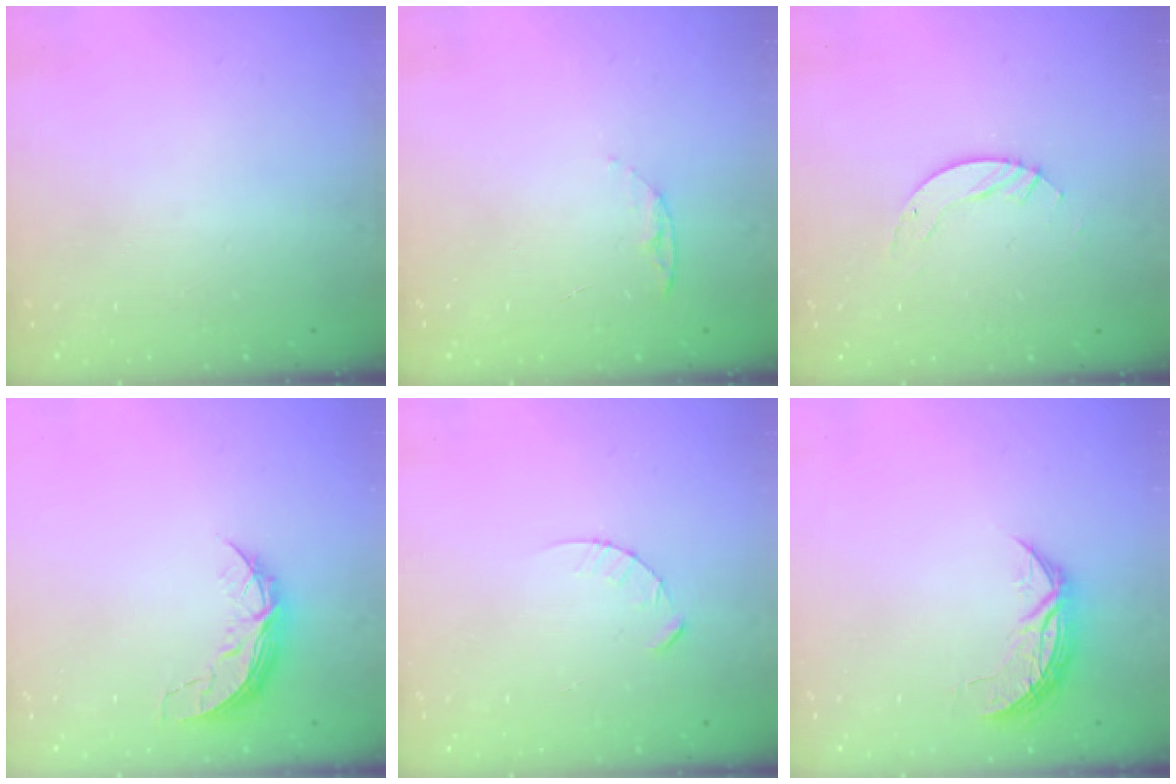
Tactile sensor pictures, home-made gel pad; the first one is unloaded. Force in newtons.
{"total": 4.9, "press": 4.9, "slide": 0.6}
{"total": 3.0, "press": 3.0, "slide": 0.2}
{"total": 6.9, "press": 6.9, "slide": 0.5}
{"total": 3.1, "press": 3.1, "slide": 0.3}
{"total": 7.1, "press": 7.1, "slide": 0.4}